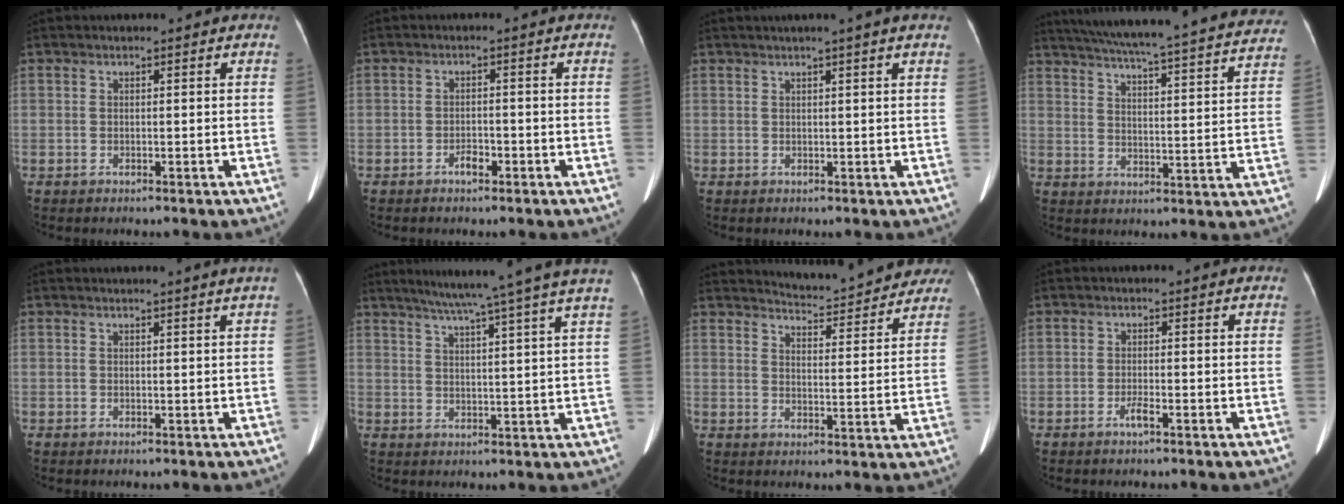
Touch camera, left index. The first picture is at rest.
{"total": 1.9, "force": [-1.4, 0.8, 1.0], "torque": [-0.019, 0.001, -0.022]}
{"total": 3.1, "force": [2.2, -0.9, 2.0], "torque": [-0.026, 0.010, 0.035]}
{"total": 32.3, "force": [29.2, 3.1, 13.6], "torque": [-0.222, -0.051, 0.359]}
{"total": 1.3, "force": [1.0, -0.5, 0.7], "torque": [-0.015, -0.005, 0.018]}
{"total": 15.6, "force": [12.6, -2.2, 8.8], "torque": [-0.138, -0.009, 0.157]}
{"total": 12.3, "force": [11.9, 1.8, 2.8], "torque": [-0.030, -0.012, 0.141]}
{"total": 1.5, "force": [-1.1, 0.0, 1.0], "torque": [-0.027, -0.004, -0.020]}